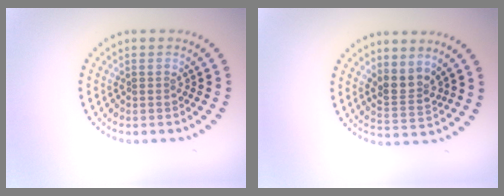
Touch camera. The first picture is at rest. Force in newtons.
{"total": 2.5, "press": 2.0, "slide": 1.5}